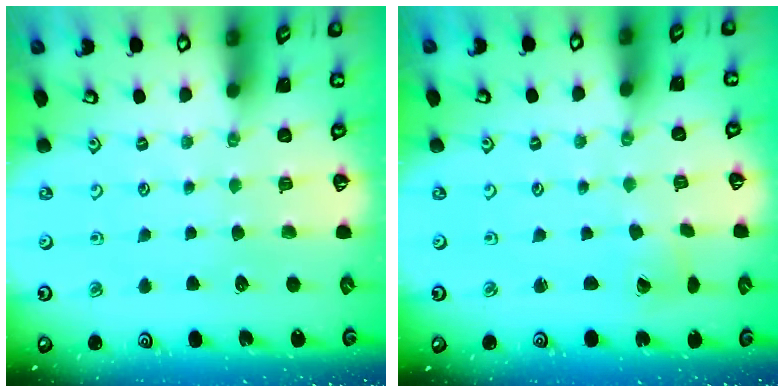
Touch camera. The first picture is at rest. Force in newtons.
{"total": 1.8, "press": 1.8, "slide": 0.1}